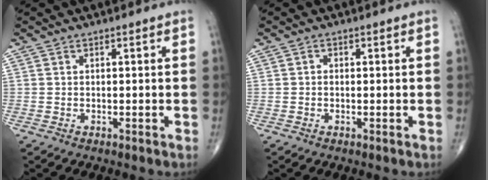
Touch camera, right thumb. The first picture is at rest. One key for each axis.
{"total": 0.6, "fx": -0.1, "fy": 0.5, "fz": 0.4, "tx": -0.005, "ty": 0.000, "tz": -0.004}